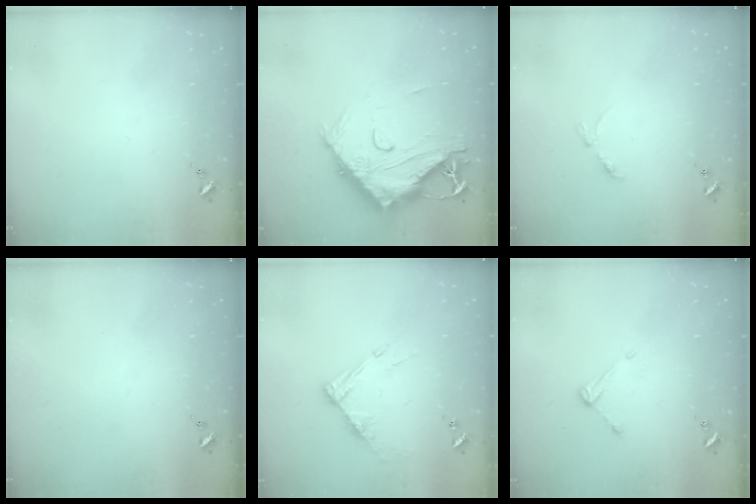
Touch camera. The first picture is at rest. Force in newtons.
{"total": 18.5, "press": 18.4, "slide": 1.9}
{"total": 3.4, "press": 3.4, "slide": 0.5}
{"total": 0.0}
{"total": 9.1, "press": 9.1, "slide": 0.7}
{"total": 4.7, "press": 4.7, "slide": 0.4}